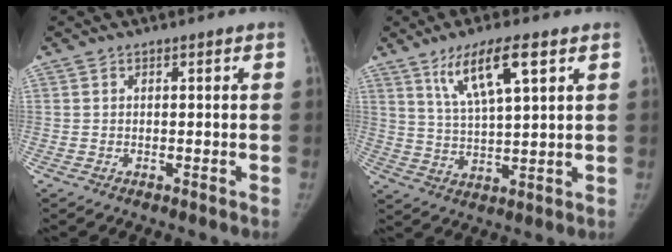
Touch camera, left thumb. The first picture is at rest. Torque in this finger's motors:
{"motor_torque": [-0.02, -0.03, 1.25, -0.85, 0.06]}